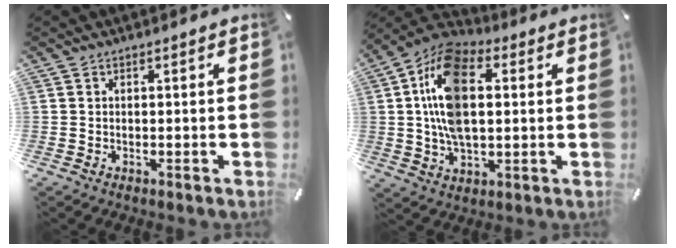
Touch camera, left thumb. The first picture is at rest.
{"total": 16.9, "force": [2.8, 10.2, 13.2], "torque": [-0.273, 0.005, 0.048]}